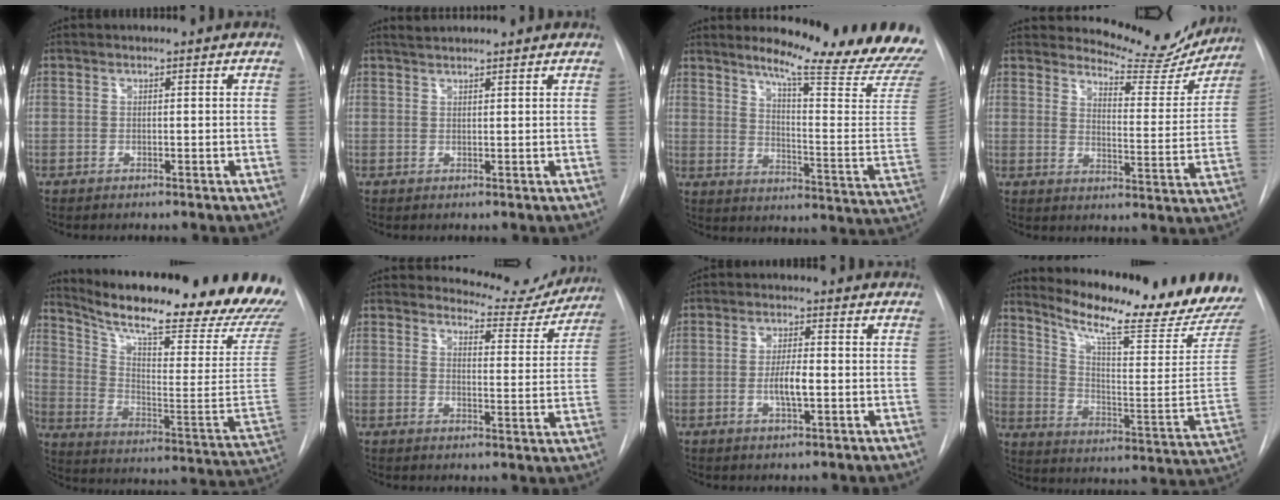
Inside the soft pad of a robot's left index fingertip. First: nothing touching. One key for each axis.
{"total": 3.9, "fx": 3.7, "fy": 0.0, "fz": 1.3, "tx": -0.020, "ty": 0.031, "tz": 0.057}
{"total": 22.0, "fx": 19.6, "fy": -0.6, "fz": 10.0, "tx": -0.142, "ty": -0.124, "tz": 0.238}
{"total": 13.1, "fx": 12.7, "fy": 2.8, "fz": 1.6, "tx": -0.014, "ty": -0.046, "tz": 0.151}
{"total": 31.5, "fx": 26.3, "fy": 3.5, "fz": 17.1, "tx": -0.263, "ty": -0.091, "tz": 0.349}
{"total": 9.3, "fx": 9.1, "fy": 2.0, "fz": -0.1, "tx": 0.012, "ty": -0.032, "tz": 0.103}
{"total": 4.1, "fx": -0.7, "fy": 0.8, "fz": 3.9, "tx": -0.075, "ty": -0.002, "tz": -0.011}
{"total": 22.1, "fx": 20.0, "fy": -0.1, "fz": 9.4, "tx": -0.158, "ty": -0.105, "tz": 0.273}